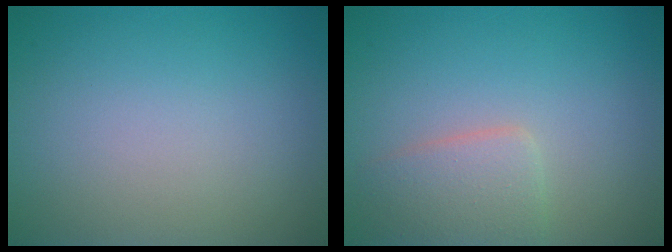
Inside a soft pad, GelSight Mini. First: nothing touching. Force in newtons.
{"total": 2.9, "press": 2.9, "slide": 0.1}